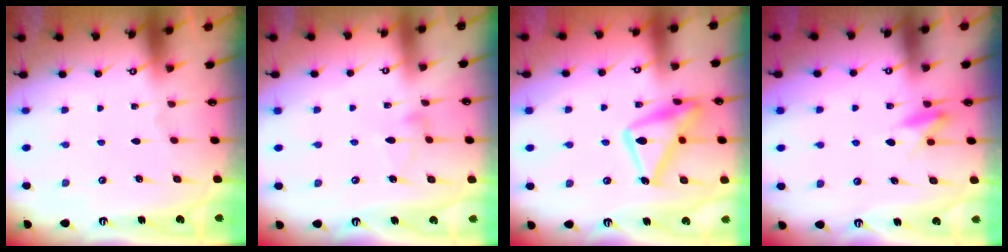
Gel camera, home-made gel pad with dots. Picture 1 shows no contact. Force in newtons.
{"total": 3.9, "press": 3.9, "slide": 0.3}
{"total": 18.8, "press": 18.7, "slide": 1.3}
{"total": 5.2, "press": 5.1, "slide": 0.9}